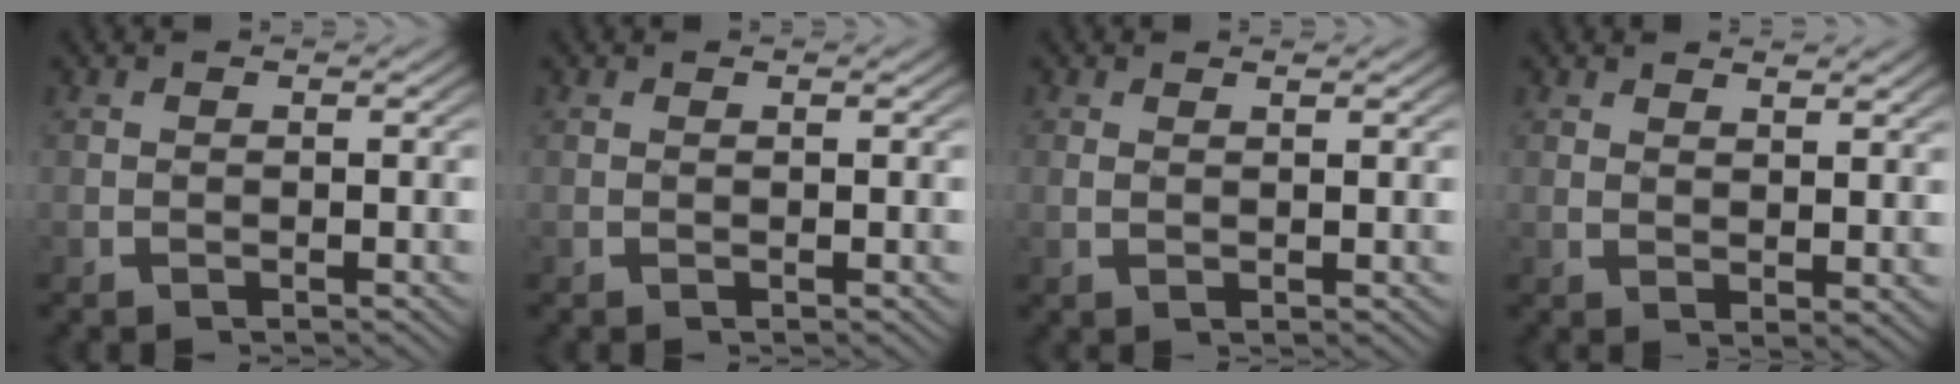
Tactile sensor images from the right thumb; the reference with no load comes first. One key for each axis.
{"total": 0.6, "fx": 0.3, "fy": -0.2, "fz": 0.5, "tx": -0.009, "ty": -0.001, "tz": 0.008}
{"total": 1.4, "fx": 0.8, "fy": -0.2, "fz": 1.1, "tx": -0.025, "ty": -0.005, "tz": 0.021}
{"total": 2.1, "fx": 1.8, "fy": 0.1, "fz": 1.2, "tx": -0.020, "ty": -0.006, "tz": 0.038}